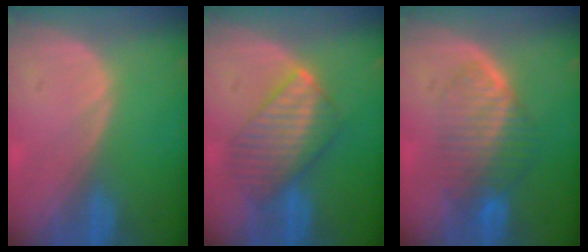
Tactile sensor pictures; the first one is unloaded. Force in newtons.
{"total": 7.4, "press": 7.4, "slide": 0.1}
{"total": 7.2, "press": 6.6, "slide": 2.7}